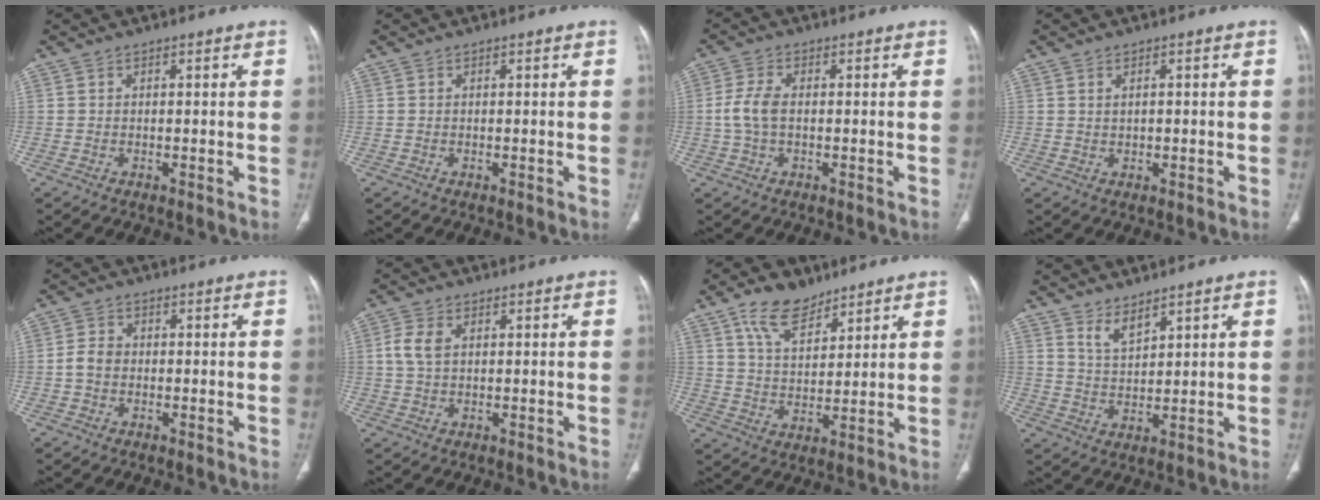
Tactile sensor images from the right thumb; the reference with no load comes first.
{"total": 0.0}
{"total": 4.8, "force": [-0.2, 2.5, 4.0], "torque": [-0.102, 0.008, -0.005]}
{"total": 1.2, "force": [0.4, 0.7, 0.8], "torque": [-0.017, -0.001, 0.010]}
{"total": 2.9, "force": [-0.4, 2.3, 1.8], "torque": [-0.032, 0.010, -0.012]}
{"total": 4.5, "force": [1.1, 2.8, 3.4], "torque": [-0.080, 0.007, 0.024]}
{"total": 9.6, "force": [6.6, 5.1, 4.9], "torque": [-0.069, -0.036, 0.125]}
{"total": 4.2, "force": [3.3, 1.5, 2.1], "torque": [-0.030, -0.032, 0.070]}